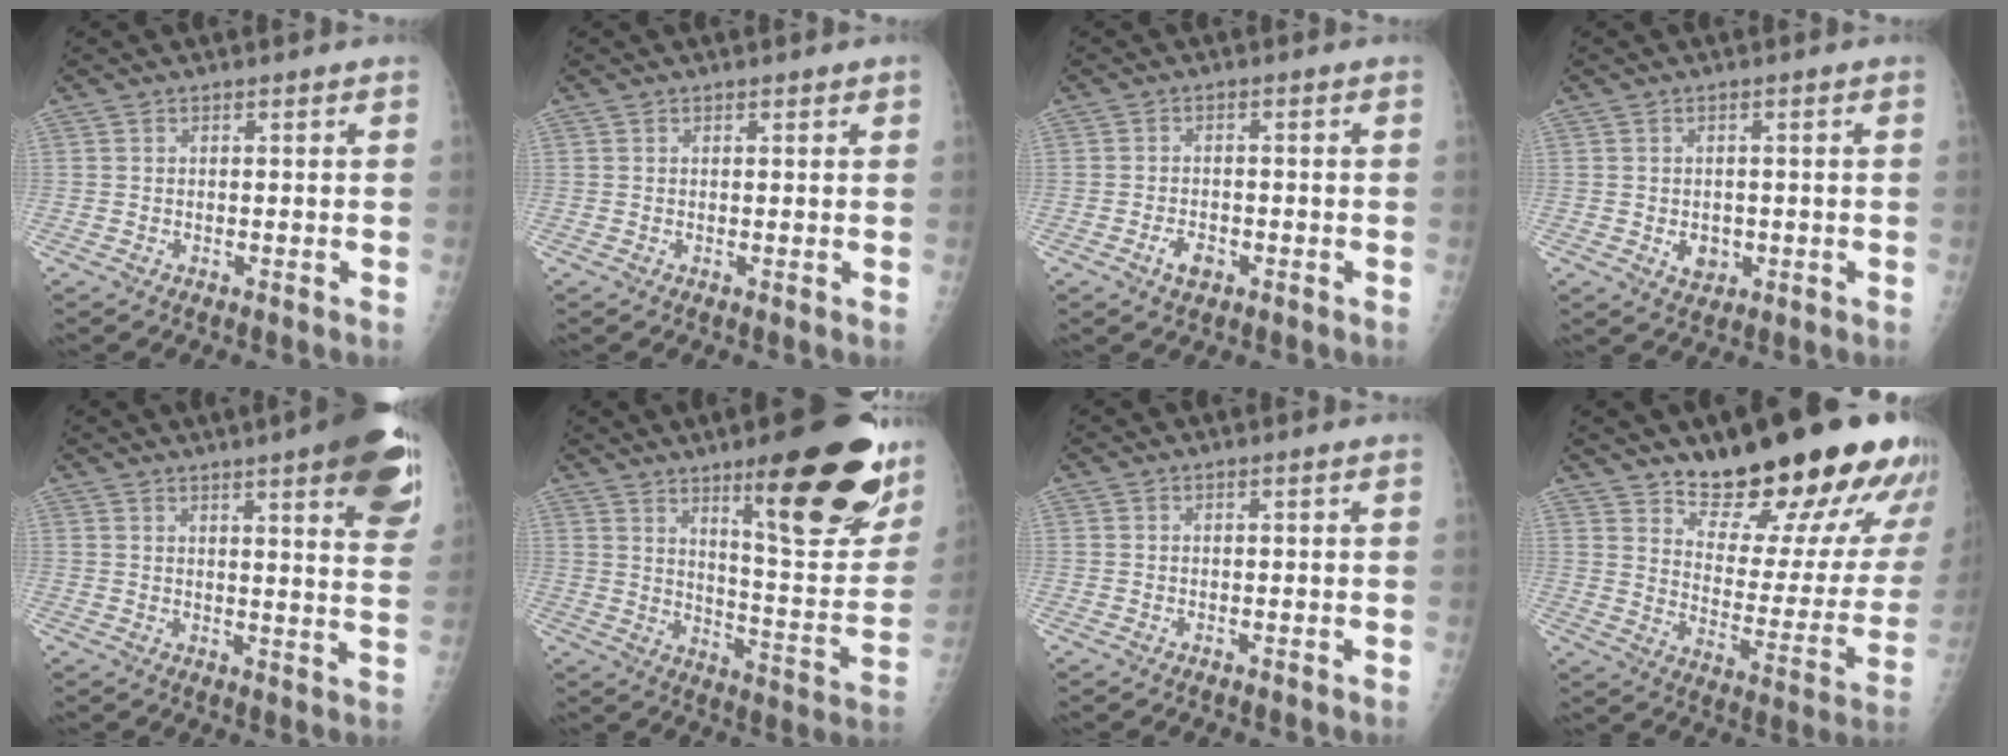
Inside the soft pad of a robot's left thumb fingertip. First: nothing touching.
{"total": 0.7, "force": [0.5, 0.3, 0.3], "torque": [0.001, -0.002, 0.004]}
{"total": 3.2, "force": [-1.6, 2.0, 1.9], "torque": [-0.027, 0.004, -0.025]}
{"total": 3.3, "force": [-0.6, 2.8, 1.7], "torque": [-0.010, 0.000, 0.001]}
{"total": 18.1, "force": [10.0, 3.5, 14.6], "torque": [-0.165, -0.034, 0.112]}
{"total": 25.7, "force": [14.0, 6.3, 20.6], "torque": [-0.246, -0.073, 0.210]}
{"total": 0.0}
{"total": 24.1, "force": [18.0, 7.2, 14.4], "torque": [-0.163, -0.111, 0.256]}